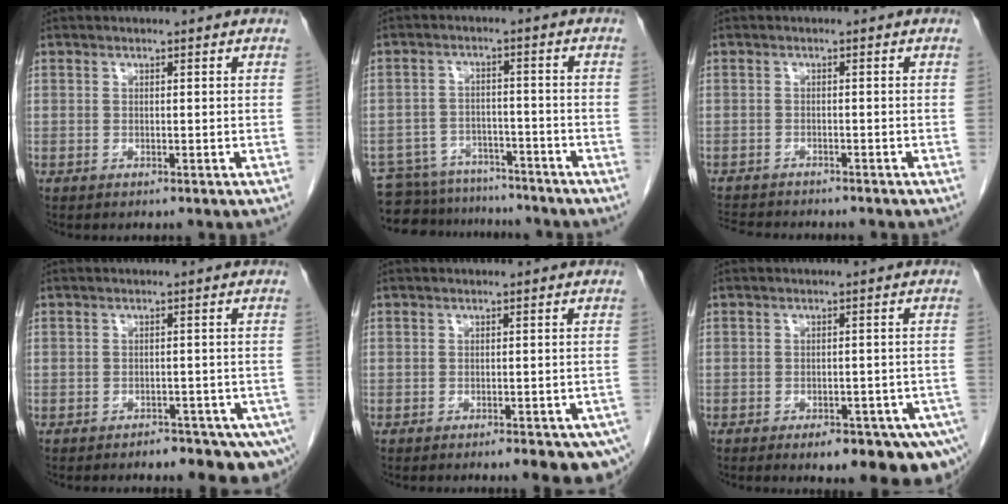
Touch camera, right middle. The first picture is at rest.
{"total": 12.7, "force": [-11.9, 4.1, 1.9], "torque": [-0.040, 0.015, -0.167]}
{"total": 7.3, "force": [-6.7, 1.4, 2.4], "torque": [-0.039, -0.006, -0.100]}
{"total": 9.6, "force": [-6.9, 3.9, 5.4], "torque": [-0.059, -0.002, -0.083]}
{"total": 9.2, "force": [-6.4, 2.4, 6.2], "torque": [-0.056, 0.000, -0.077]}
{"total": 12.9, "force": [-8.5, 4.6, 8.7], "torque": [-0.069, 0.005, -0.101]}